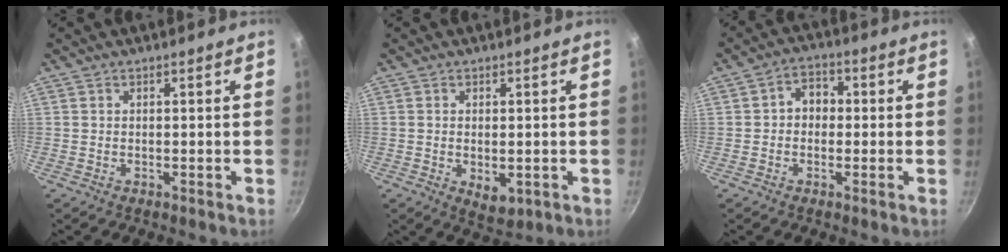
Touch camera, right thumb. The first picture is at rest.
{"total": 4.8, "force": [-0.9, 2.7, 3.8], "torque": [-0.054, -0.013, -0.007]}
{"total": 5.0, "force": [0.0, 4.1, 2.9], "torque": [-0.013, 0.014, -0.010]}